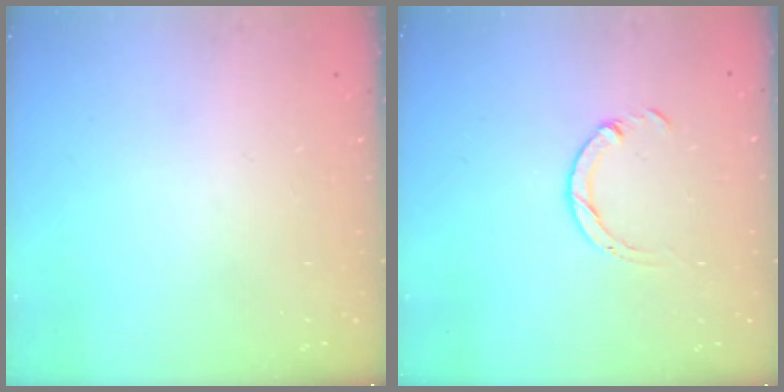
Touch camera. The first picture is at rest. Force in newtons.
{"total": 4.6, "press": 4.6, "slide": 0.3}